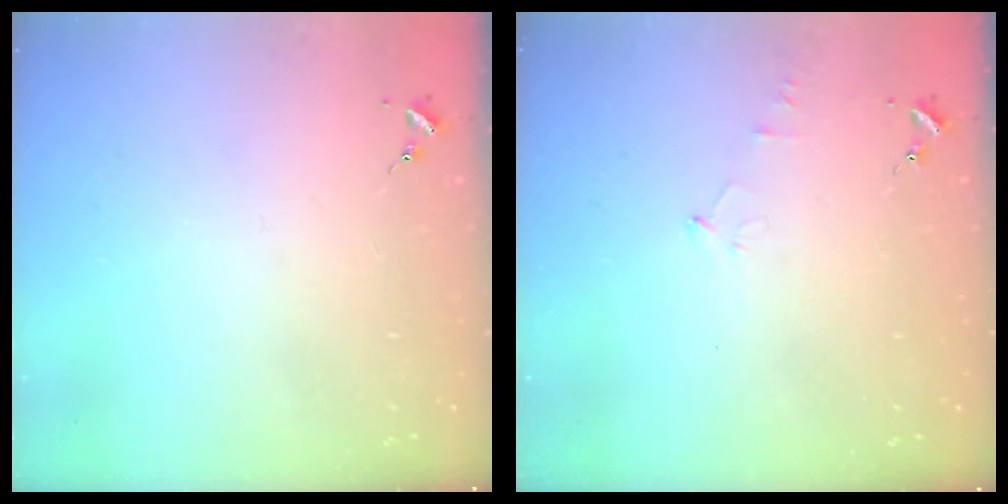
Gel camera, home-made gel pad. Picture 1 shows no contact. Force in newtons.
{"total": 4.1, "press": 4.1, "slide": 0.5}